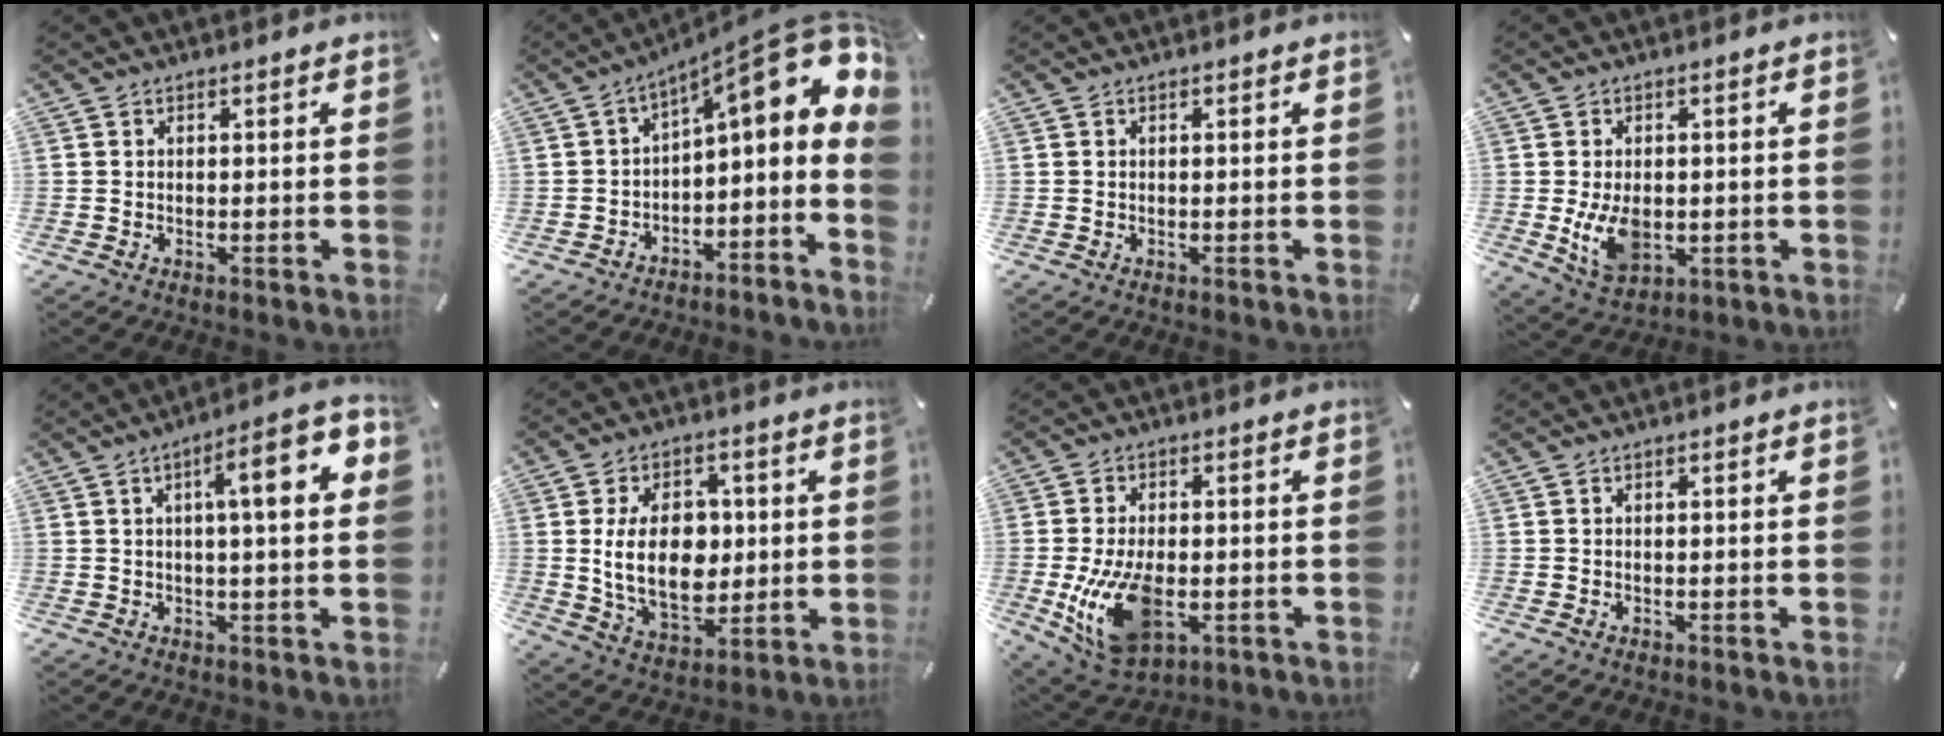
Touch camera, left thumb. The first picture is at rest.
{"total": 14.5, "force": [5.6, 5.9, 12.0], "torque": [-0.148, -0.049, 0.088]}
{"total": 0.0}
{"total": 8.7, "force": [-0.9, 5.9, 6.4], "torque": [-0.130, -0.005, -0.017]}
{"total": 11.3, "force": [2.9, 2.3, 10.7], "torque": [-0.151, -0.008, 0.037]}
{"total": 16.0, "force": [1.2, 10.9, 11.6], "torque": [-0.221, 0.004, 0.021]}
{"total": 15.6, "force": [-3.2, 9.4, 12.0], "torque": [-0.239, -0.009, -0.051]}
{"total": 0.6, "force": [-0.3, 0.3, 0.4], "torque": [-0.008, 0.000, -0.005]}